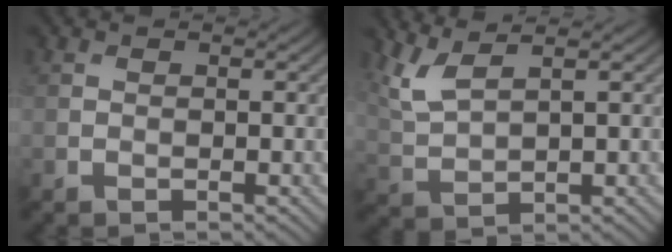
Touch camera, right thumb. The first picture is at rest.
{"total": 4.8, "force": [3.2, 1.2, 3.4], "torque": [-0.091, 0.005, 0.074]}